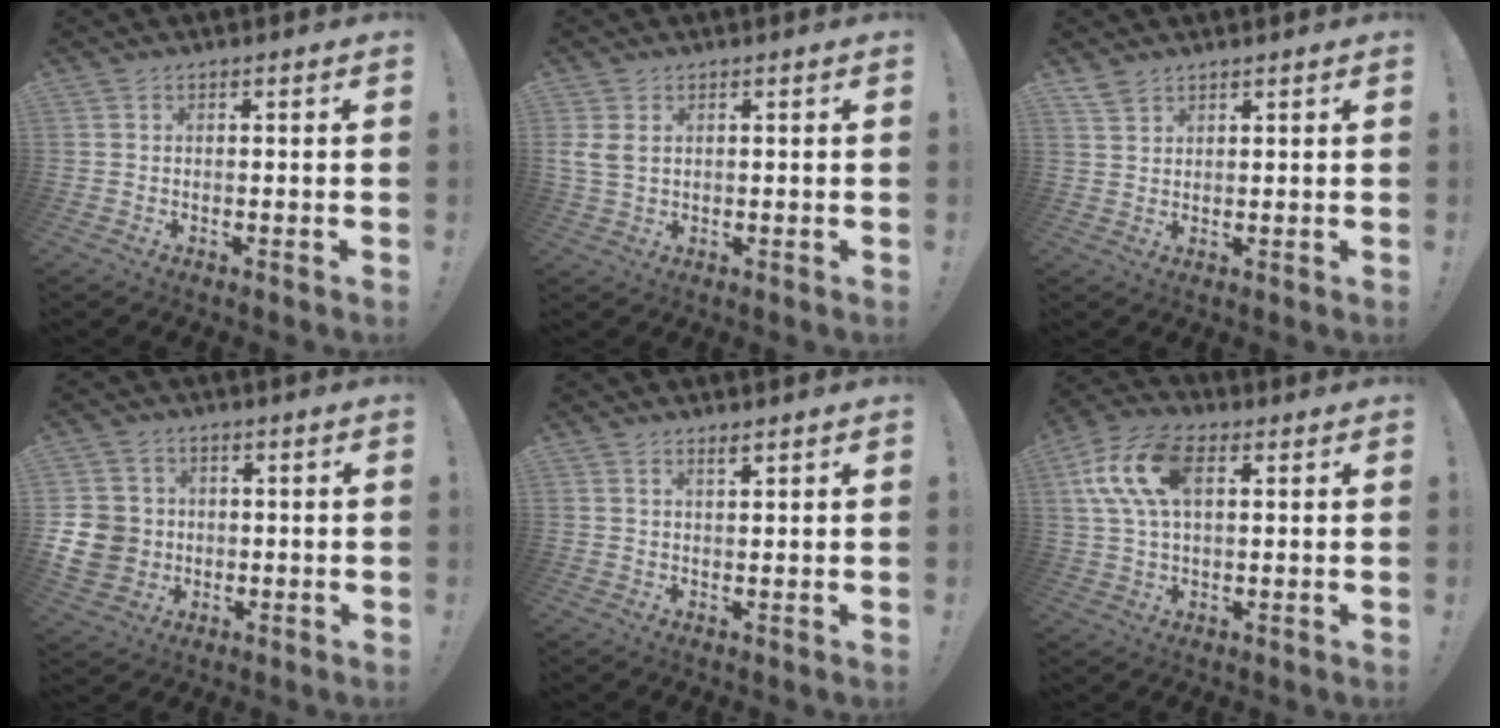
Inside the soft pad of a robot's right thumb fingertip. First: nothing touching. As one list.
[{"total": 3.9, "force": [1.6, 2.7, 2.2], "torque": [-0.051, -0.001, 0.032]}, {"total": 3.1, "force": [2.5, 1.4, 1.2], "torque": [-0.027, -0.013, 0.049]}, {"total": 11.0, "force": [-0.9, 10.0, 4.6], "torque": [-0.108, 0.016, -0.010]}, {"total": 1.7, "force": [1.4, 0.2, 1.0], "torque": [-0.009, -0.011, 0.022]}, {"total": 14.7, "force": [4.0, 8.5, 11.3], "torque": [-0.222, 0.005, 0.076]}]